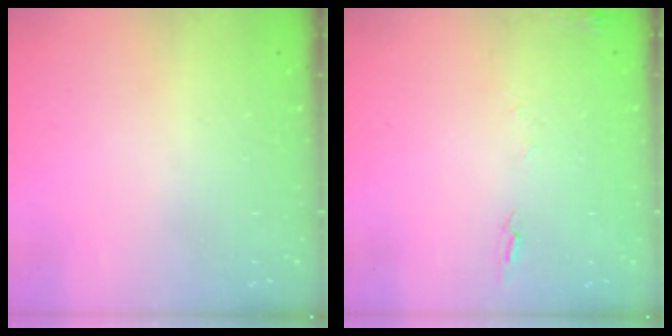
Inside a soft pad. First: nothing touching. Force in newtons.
{"total": 6.0, "press": 6.0, "slide": 0.6}